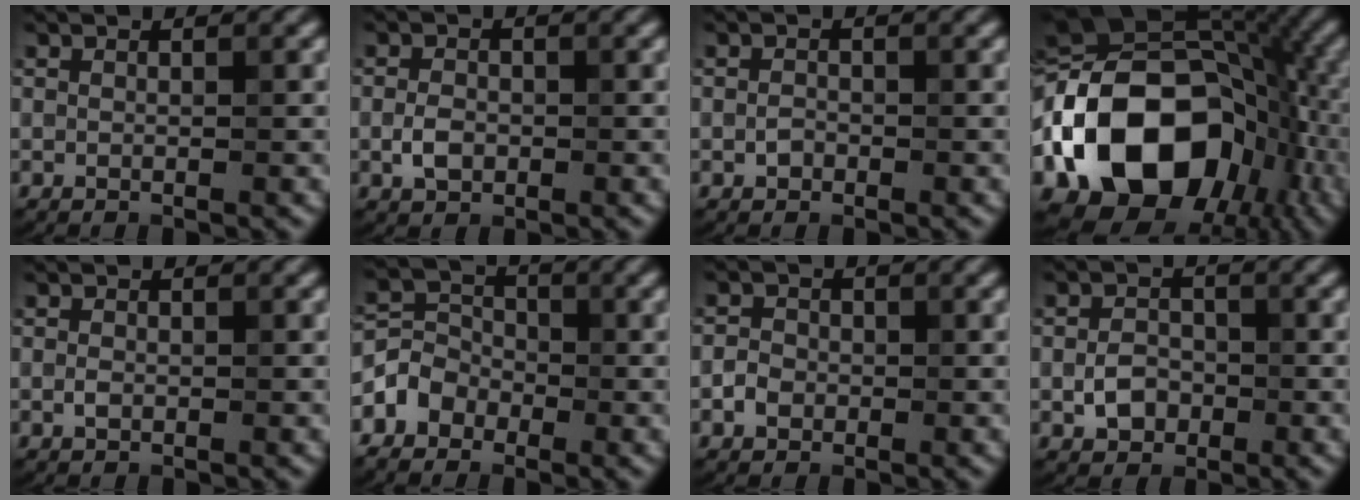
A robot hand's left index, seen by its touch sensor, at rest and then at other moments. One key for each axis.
{"total": 2.1, "fx": -0.5, "fy": 1.5, "fz": 1.4, "tx": -0.027, "ty": 0.000, "tz": -0.014}
{"total": 0.9, "fx": -0.4, "fy": 0.7, "fz": 0.5, "tx": -0.009, "ty": -0.001, "tz": -0.009}
{"total": 18.1, "fx": -4.8, "fy": 12.8, "fz": 11.8, "tx": -0.217, "ty": 0.001, "tz": -0.097}
{"total": 0.7, "fx": -0.2, "fy": 0.5, "fz": 0.5, "tx": -0.011, "ty": -0.001, "tz": -0.003}
{"total": 3.6, "fx": -2.1, "fy": 2.8, "fz": 0.8, "tx": -0.002, "ty": 0.007, "tz": -0.049}
{"total": 1.7, "fx": -0.5, "fy": 1.4, "fz": 0.6, "tx": -0.007, "ty": 0.001, "tz": -0.016}
{"total": 2.6, "fx": -0.9, "fy": 2.0, "fz": 1.4, "tx": -0.023, "ty": 0.001, "tz": -0.020}